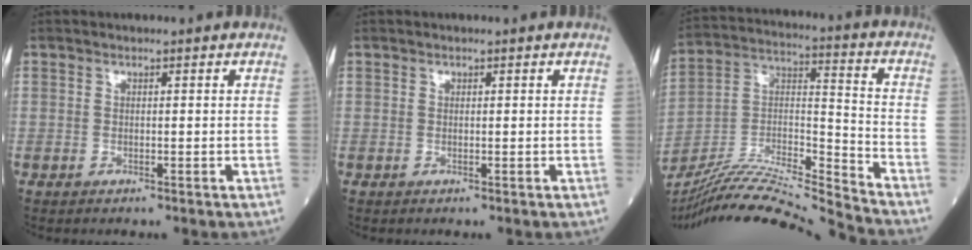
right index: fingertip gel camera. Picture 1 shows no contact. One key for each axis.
{"total": 0.0}
{"total": 21.1, "fx": -19.8, "fy": -1.5, "fz": 7.1, "tx": -0.151, "ty": 0.000, "tz": -0.344}